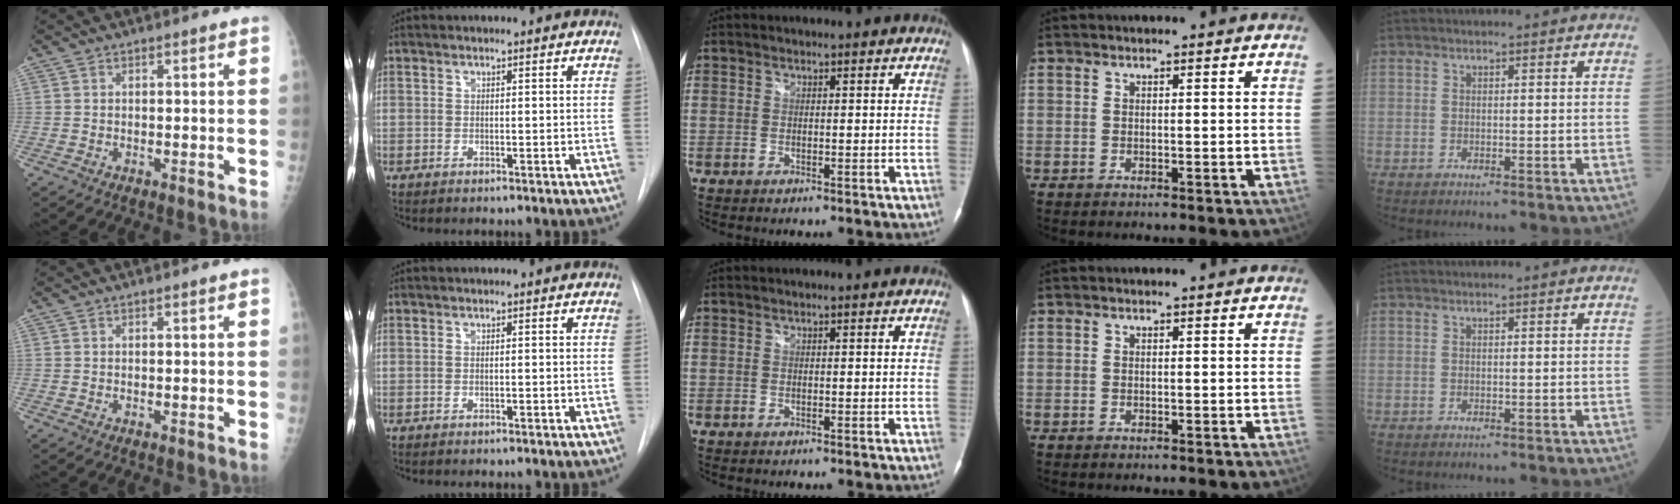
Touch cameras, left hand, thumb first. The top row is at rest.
{}